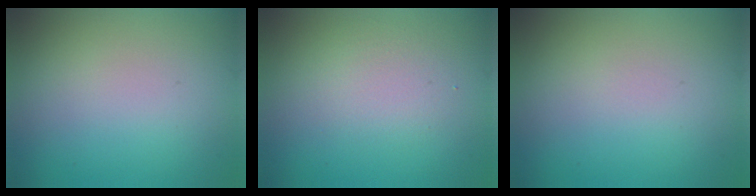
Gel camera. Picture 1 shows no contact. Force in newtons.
{"total": 2.3, "press": 2.3, "slide": 0.1}
{"total": 0.0}